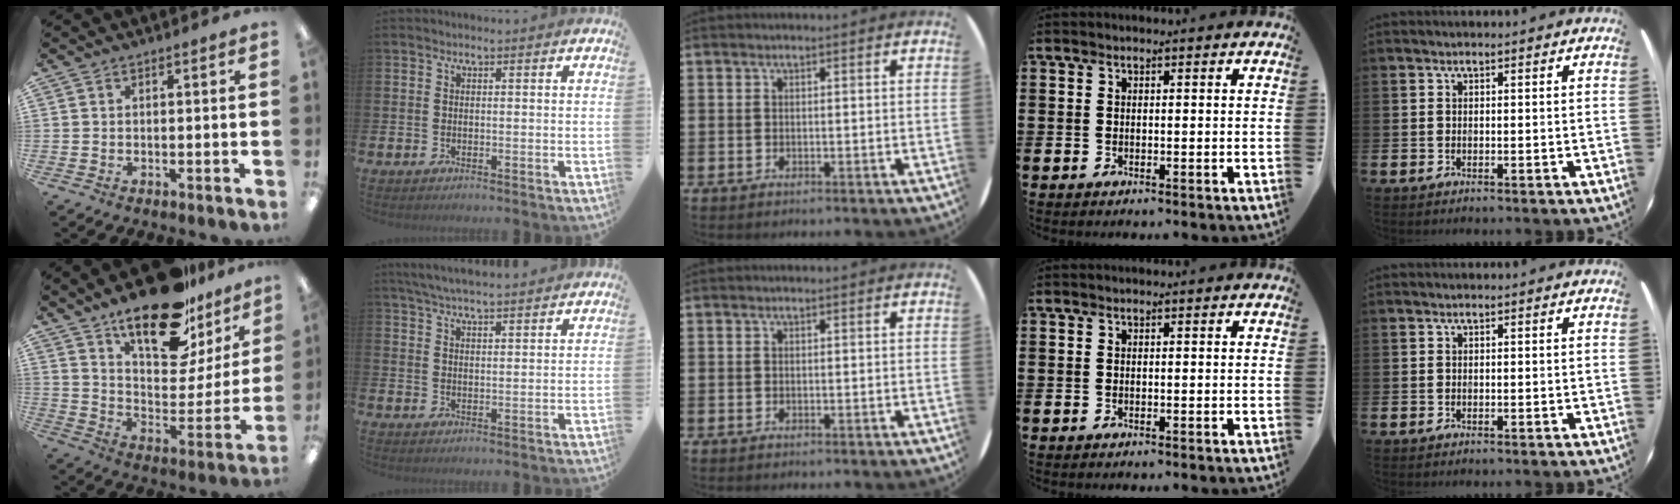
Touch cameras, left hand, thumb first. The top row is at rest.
{"thumb": {"total": 21.9, "force": [16.1, 8.7, 12.1], "torque": [-0.188, -0.104, 0.275]}, "index": {"total": 5.2, "force": [5.0, 0.2, 1.3], "torque": [-0.042, -0.016, 0.092]}}